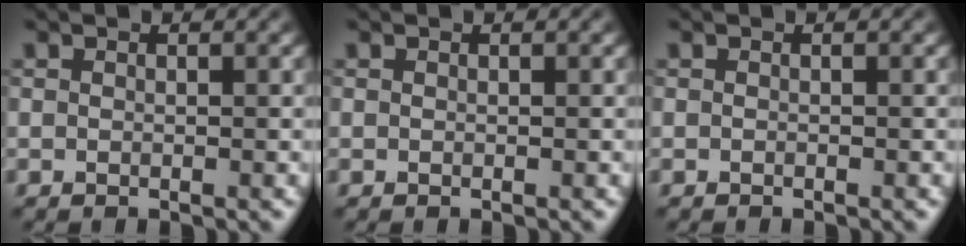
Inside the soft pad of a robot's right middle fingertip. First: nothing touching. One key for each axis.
{"total": 0.0}
{"total": 0.0}